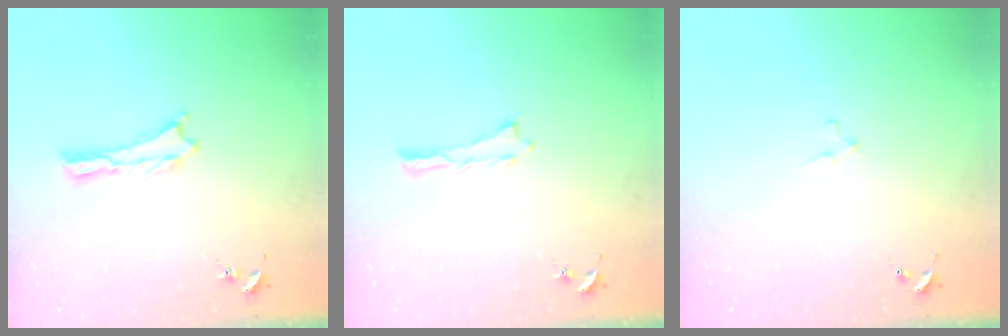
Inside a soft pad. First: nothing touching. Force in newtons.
{"total": 0.0}
{"total": 2.0, "press": 2.0, "slide": 0.2}